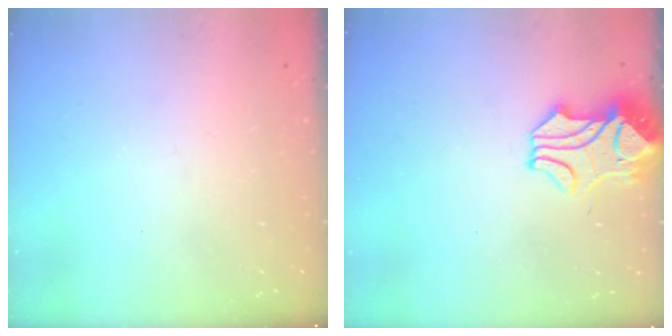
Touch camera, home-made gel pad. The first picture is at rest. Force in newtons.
{"total": 2.7, "press": 2.4, "slide": 1.1}